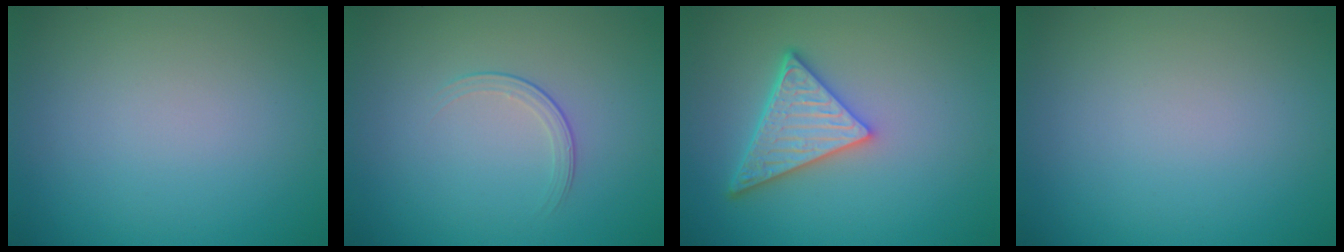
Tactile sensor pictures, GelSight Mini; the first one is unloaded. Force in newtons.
{"total": 1.5, "press": 0.7, "slide": 1.4}
{"total": 4.8, "press": 4.2, "slide": 2.4}
{"total": 0.0}